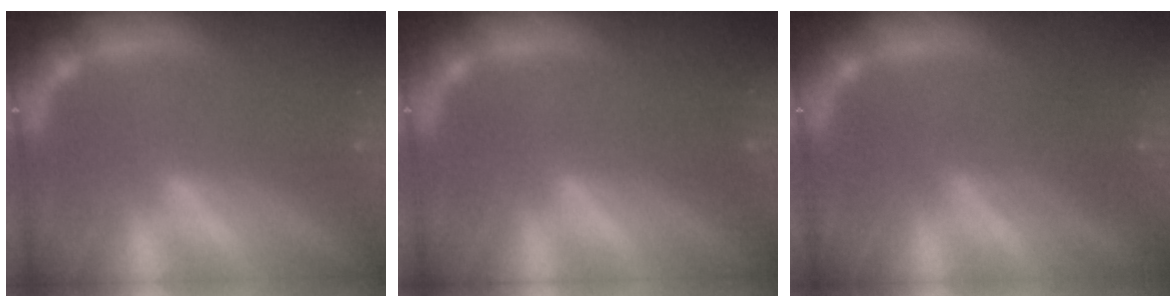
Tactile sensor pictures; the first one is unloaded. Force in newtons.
{"total": 0.0}
{"total": 2.0}